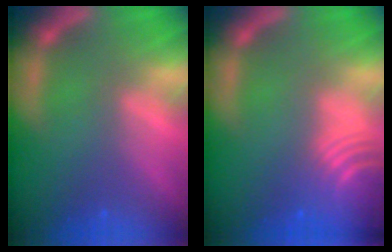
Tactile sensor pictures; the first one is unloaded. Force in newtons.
{"total": 9.1}